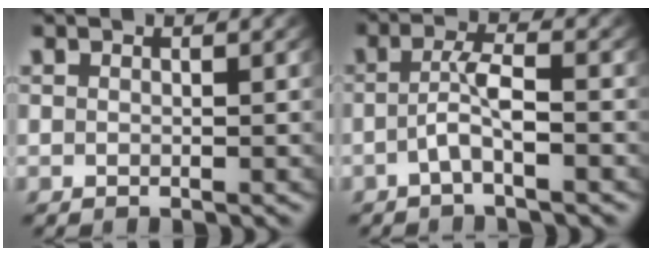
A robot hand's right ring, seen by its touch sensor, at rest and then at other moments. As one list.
[{"total": 2.9, "force": [-1.5, 0.2, 2.5], "torque": [-0.049, -0.004, -0.022]}]